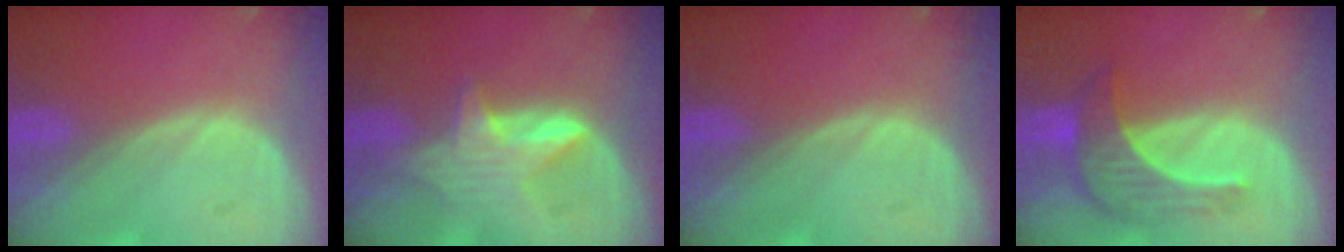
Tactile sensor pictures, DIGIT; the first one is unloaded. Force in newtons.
{"total": 5.6, "press": 5.5, "slide": 1.1}
{"total": 0.0}
{"total": 7.3, "press": 6.8, "slide": 2.5}